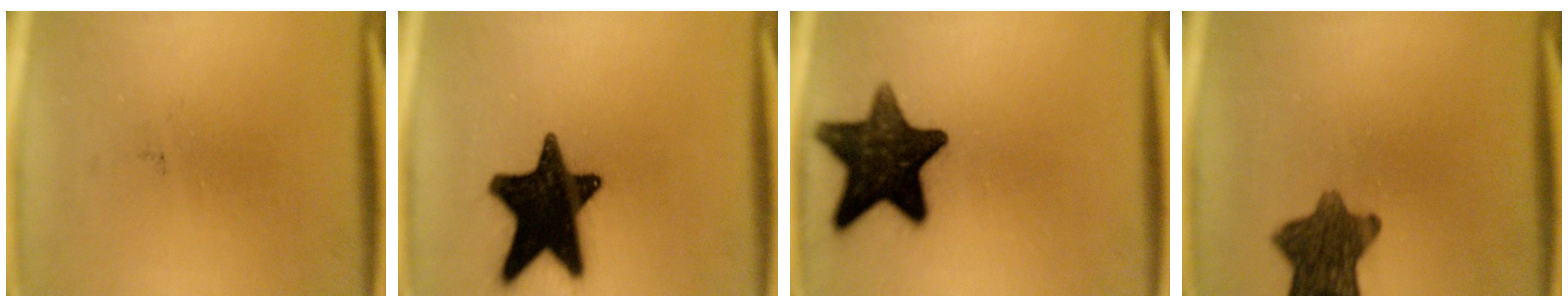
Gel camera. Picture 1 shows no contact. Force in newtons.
{"total": 18.8}
{"total": 14.9}
{"total": 9.9}